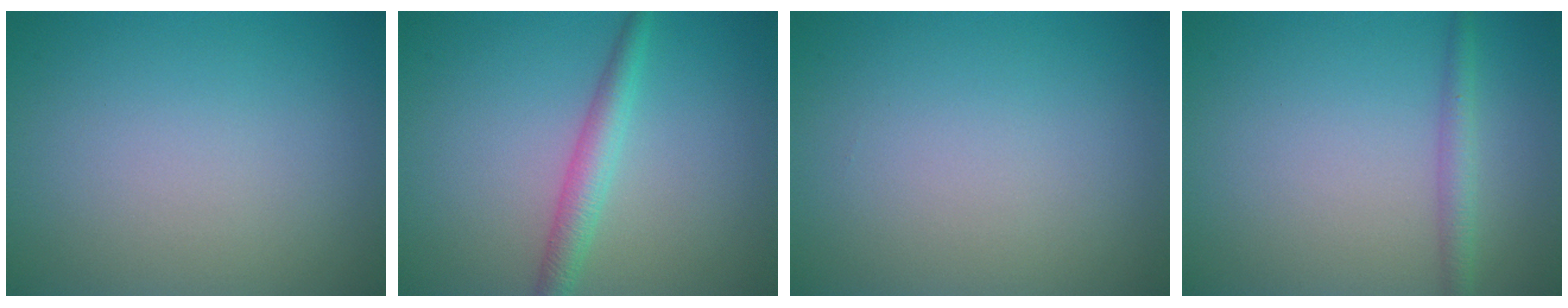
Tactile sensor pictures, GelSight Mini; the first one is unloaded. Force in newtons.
{"total": 2.6, "press": 2.6, "slide": 0.0}
{"total": 0.0}
{"total": 1.8, "press": 1.8, "slide": 0.1}